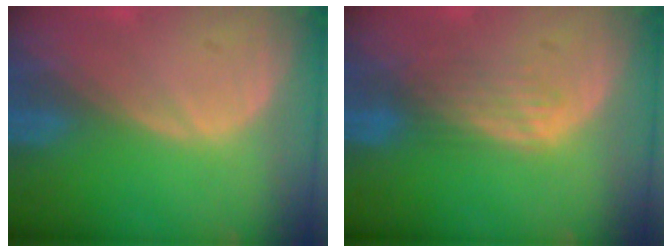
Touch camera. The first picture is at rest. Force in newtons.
{"total": 3.8, "press": 3.2, "slide": 1.9}